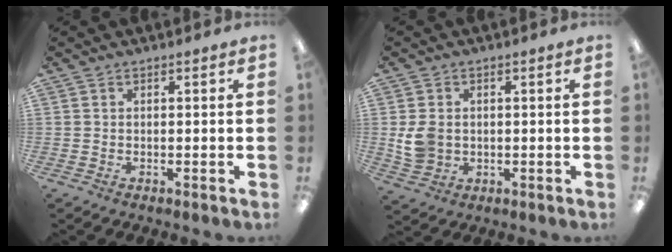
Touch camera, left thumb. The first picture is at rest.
{"total": 5.9, "force": [0.2, 5.1, 2.9], "torque": [-0.061, 0.005, 0.005]}